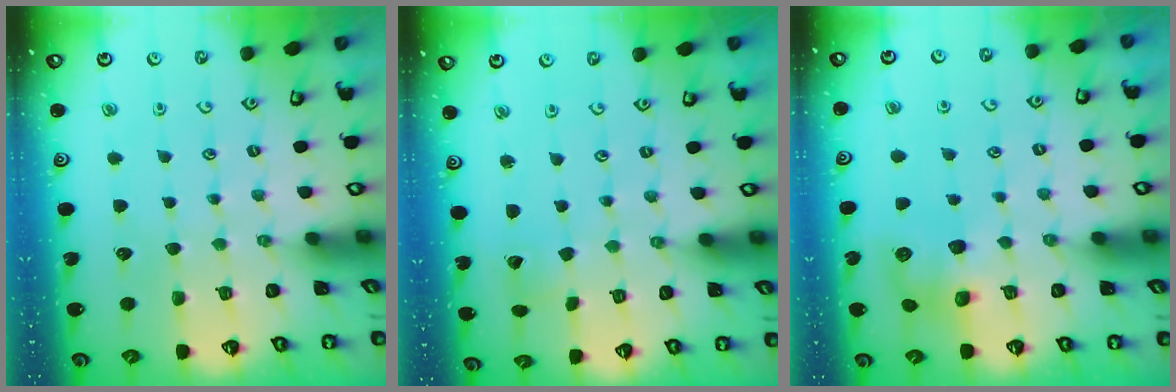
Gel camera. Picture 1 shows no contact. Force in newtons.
{"total": 2.4, "press": 2.4, "slide": 0.2}
{"total": 7.3, "press": 7.3, "slide": 0.4}